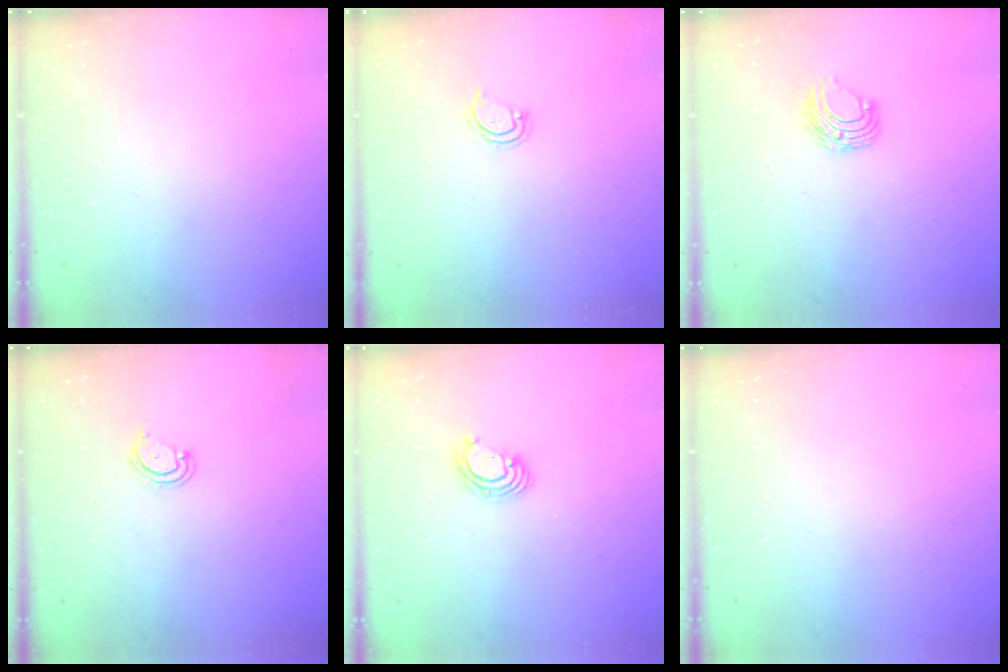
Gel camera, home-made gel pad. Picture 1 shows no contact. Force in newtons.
{"total": 2.8, "press": 2.8, "slide": 0.3}
{"total": 6.7, "press": 6.7, "slide": 0.5}
{"total": 3.9, "press": 3.9, "slide": 0.3}
{"total": 3.3, "press": 3.3, "slide": 0.2}
{"total": 0.0}